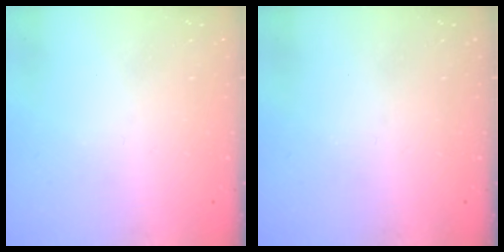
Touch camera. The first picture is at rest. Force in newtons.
{"total": 0.0}